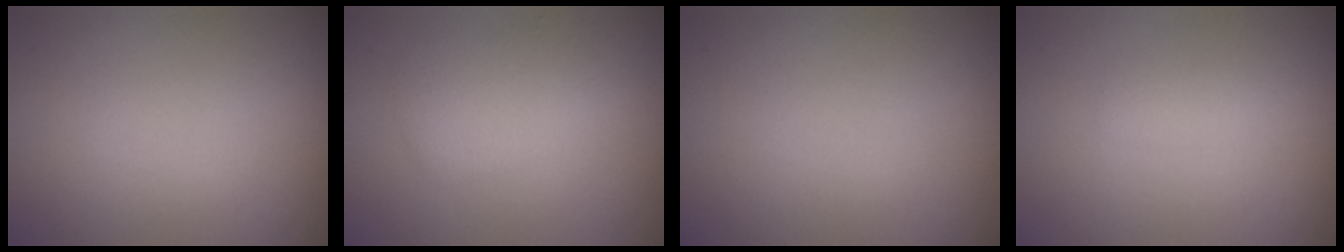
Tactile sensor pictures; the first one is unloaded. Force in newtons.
{"total": 2.6, "press": 2.6, "slide": 0.1}
{"total": 0.0}
{"total": 1.0, "press": 1.0, "slide": 0.1}